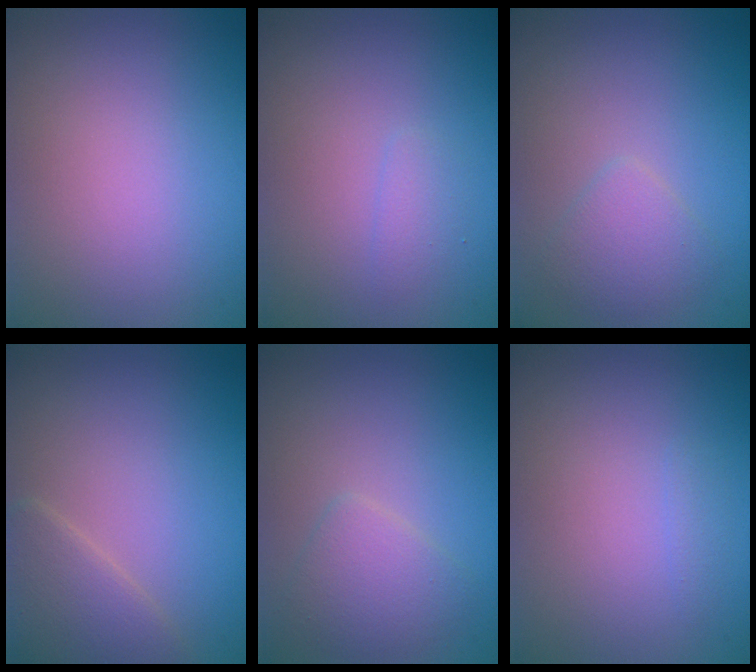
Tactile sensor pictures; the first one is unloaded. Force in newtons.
{"total": 0.9, "press": 0.9, "slide": 0.0}
{"total": 2.0, "press": 2.0, "slide": 0.1}
{"total": 3.3, "press": 3.3, "slide": 0.2}
{"total": 2.6, "press": 2.6, "slide": 0.1}
{"total": 0.6, "press": 0.6, "slide": 0.1}